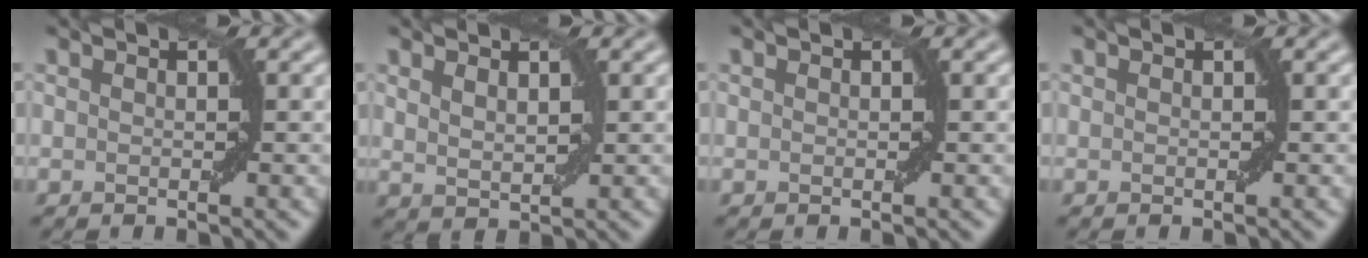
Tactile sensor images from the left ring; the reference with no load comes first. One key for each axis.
{"total": 1.6, "fx": 1.0, "fy": 0.6, "fz": 1.1, "tx": -0.020, "ty": -0.003, "tz": 0.024}
{"total": 0.0}
{"total": 0.0}